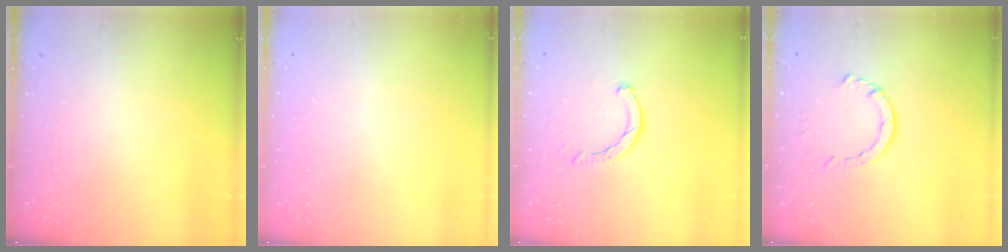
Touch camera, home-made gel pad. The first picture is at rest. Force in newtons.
{"total": 2.2, "press": 2.2, "slide": 0.1}
{"total": 1.6, "press": 1.6, "slide": 0.2}
{"total": 2.9, "press": 2.9, "slide": 0.4}